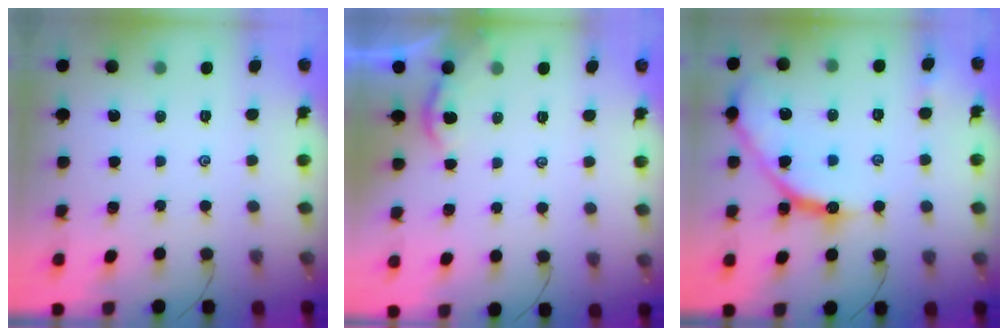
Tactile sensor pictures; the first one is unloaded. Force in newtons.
{"total": 2.0, "press": 1.9, "slide": 0.4}
{"total": 15.1, "press": 15.0, "slide": 1.3}